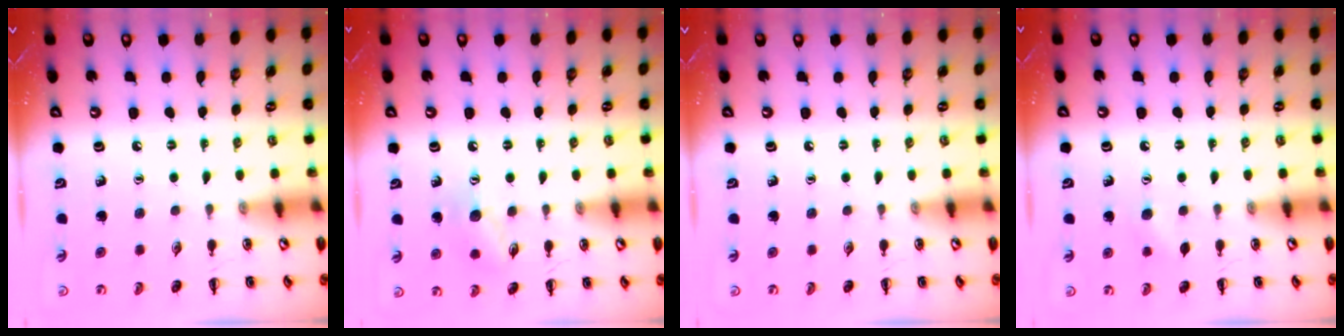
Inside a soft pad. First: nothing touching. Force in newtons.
{"total": 8.2, "press": 8.1, "slide": 1.3}
{"total": 0.0}
{"total": 4.7, "press": 4.5, "slide": 1.3}